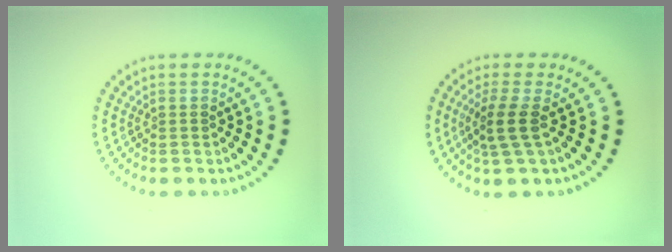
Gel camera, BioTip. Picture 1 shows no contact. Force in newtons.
{"total": 2.5, "press": 2.1, "slide": 1.5}